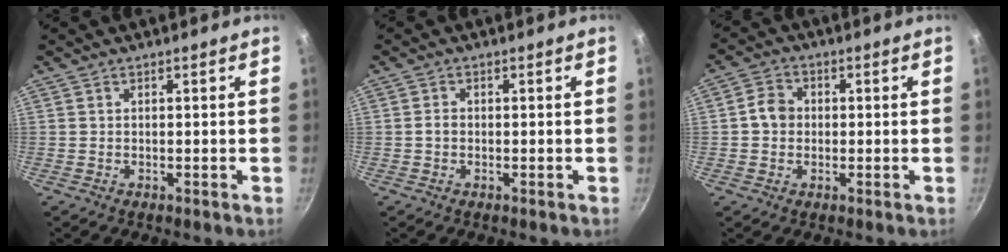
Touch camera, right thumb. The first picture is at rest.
{"total": 1.2, "force": [-0.3, 0.9, 0.7], "torque": [-0.011, 0.008, -0.005]}
{"total": 4.5, "force": [-0.1, 3.9, 2.3], "torque": [-0.022, 0.012, -0.012]}